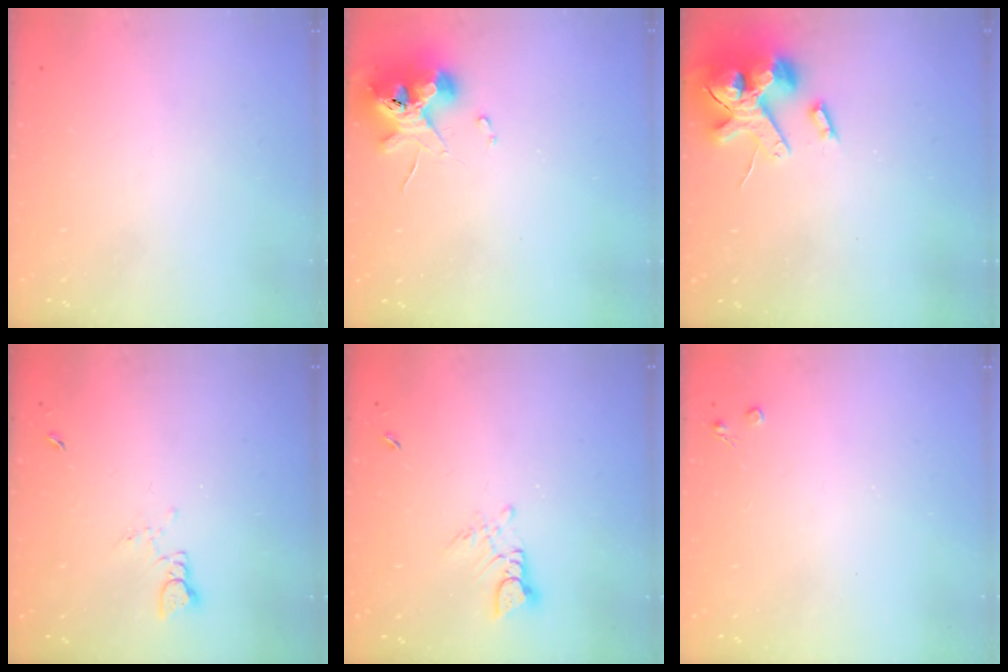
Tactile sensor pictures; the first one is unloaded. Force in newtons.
{"total": 10.9, "press": 10.8, "slide": 1.6}
{"total": 14.2, "press": 14.0, "slide": 2.2}
{"total": 1.3, "press": 1.2, "slide": 0.1}
{"total": 3.0, "press": 2.9, "slide": 0.3}
{"total": 2.6, "press": 2.5, "slide": 0.4}